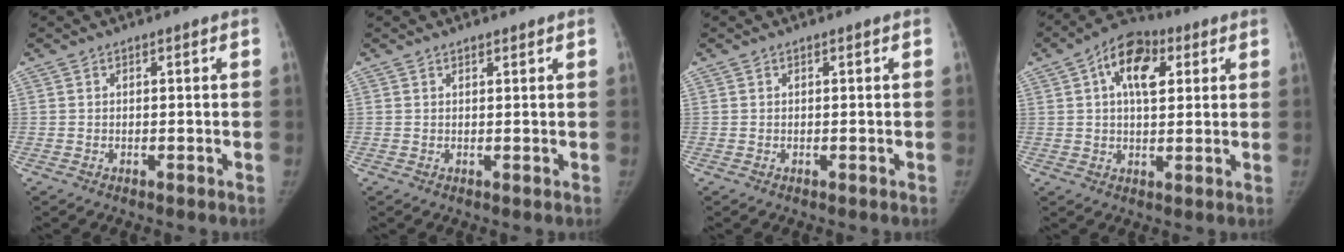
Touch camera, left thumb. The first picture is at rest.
{"total": 1.0, "force": [0.9, 0.3, 0.2], "torque": [-0.003, -0.007, 0.014]}
{"total": 0.0}
{"total": 11.2, "force": [3.9, 6.4, 8.3], "torque": [-0.117, 0.009, 0.053]}